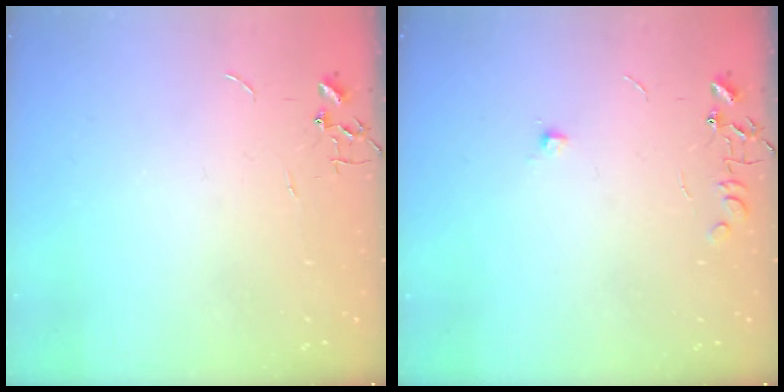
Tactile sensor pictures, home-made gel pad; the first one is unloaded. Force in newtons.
{"total": 6.5, "press": 6.5, "slide": 0.7}